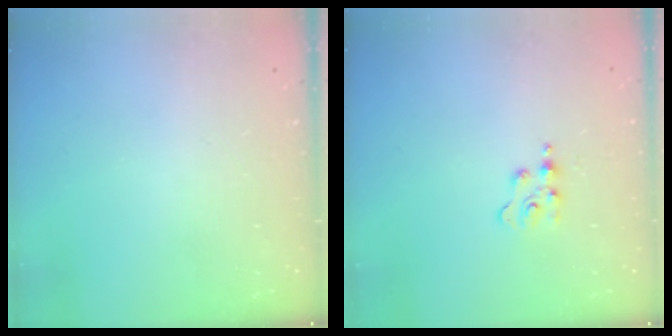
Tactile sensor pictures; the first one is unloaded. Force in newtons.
{"total": 3.0, "press": 3.0, "slide": 0.5}